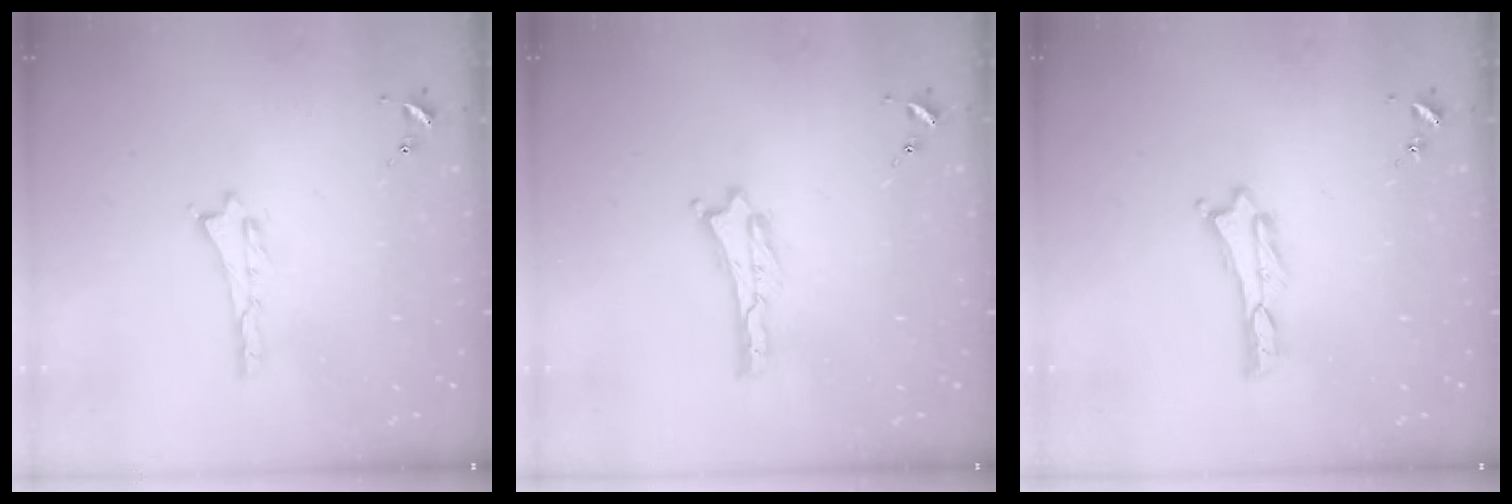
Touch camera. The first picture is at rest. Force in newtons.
{"total": 0.0}
{"total": 0.0}